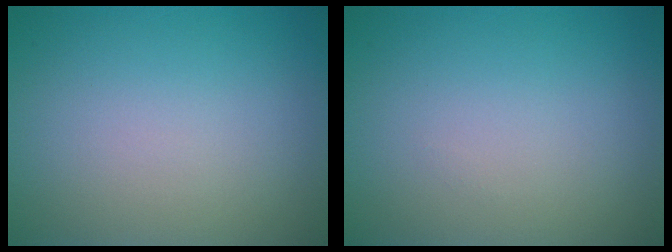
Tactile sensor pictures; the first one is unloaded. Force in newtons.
{"total": 0.0}